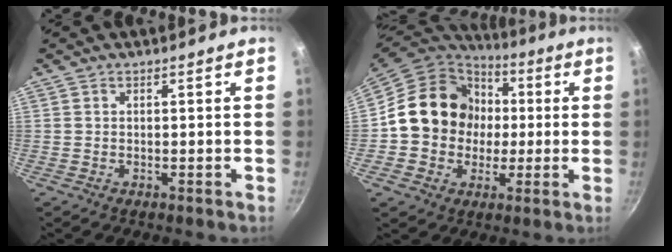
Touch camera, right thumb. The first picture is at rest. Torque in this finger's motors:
{"motor_torque": [1.38, 3.09, 0.90, -1.08, 0.13]}